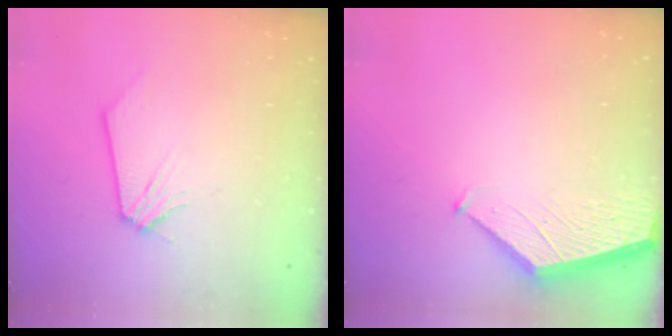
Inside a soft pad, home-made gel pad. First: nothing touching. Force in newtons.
{"total": 1.8, "press": 1.8, "slide": 0.2}